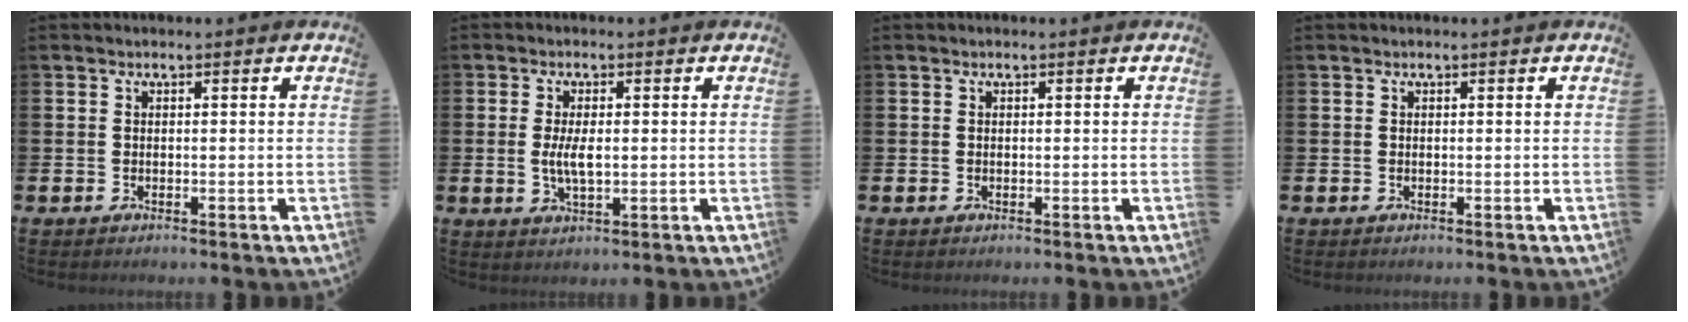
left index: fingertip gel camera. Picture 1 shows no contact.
{"total": 3.9, "force": [0.1, 1.6, 3.5], "torque": [-0.061, 0.002, -0.001]}
{"total": 0.0}
{"total": 0.0}